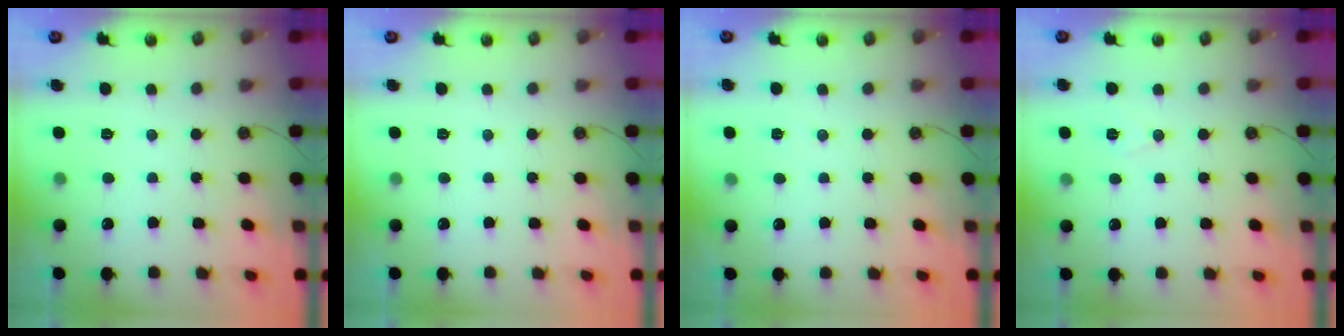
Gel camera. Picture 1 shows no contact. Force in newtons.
{"total": 0.0}
{"total": 4.8, "press": 1.9, "slide": 4.4}
{"total": 6.7, "press": 4.9, "slide": 4.4}